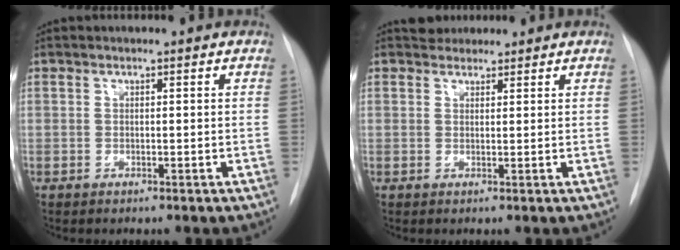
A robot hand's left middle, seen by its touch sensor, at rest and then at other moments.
{"total": 2.5, "force": [2.3, 1.1, 0.1], "torque": [0.001, 0.014, 0.035]}